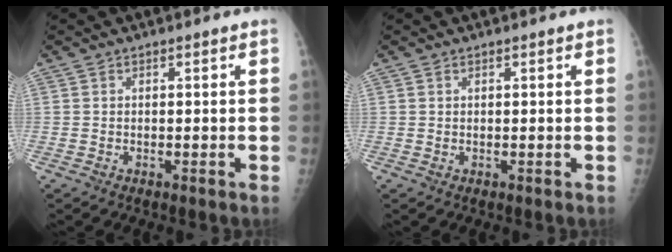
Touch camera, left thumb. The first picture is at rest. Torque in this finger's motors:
{"motor_torque": [-0.01, 0.02, 0.08, 0.01, 0.00]}